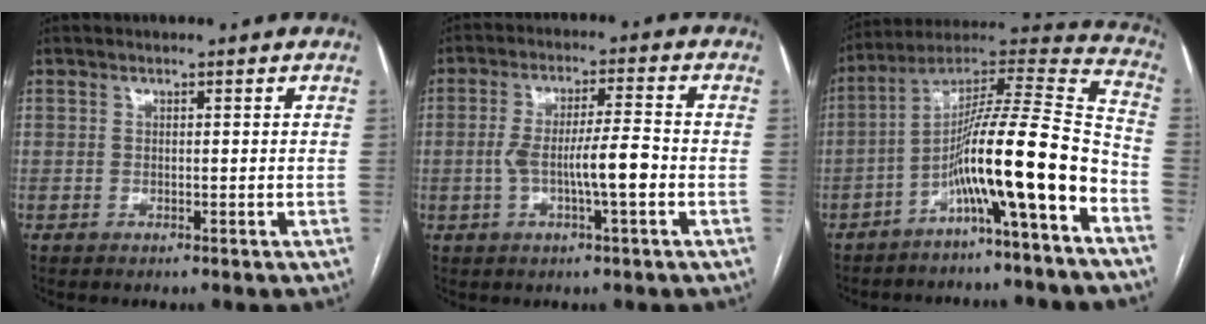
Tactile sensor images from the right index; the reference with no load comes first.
{"total": 7.5, "force": [-1.8, 0.6, 7.3], "torque": [-0.136, 0.012, -0.031]}
{"total": 16.7, "force": [-7.6, 0.1, 14.9], "torque": [-0.247, 0.028, -0.131]}